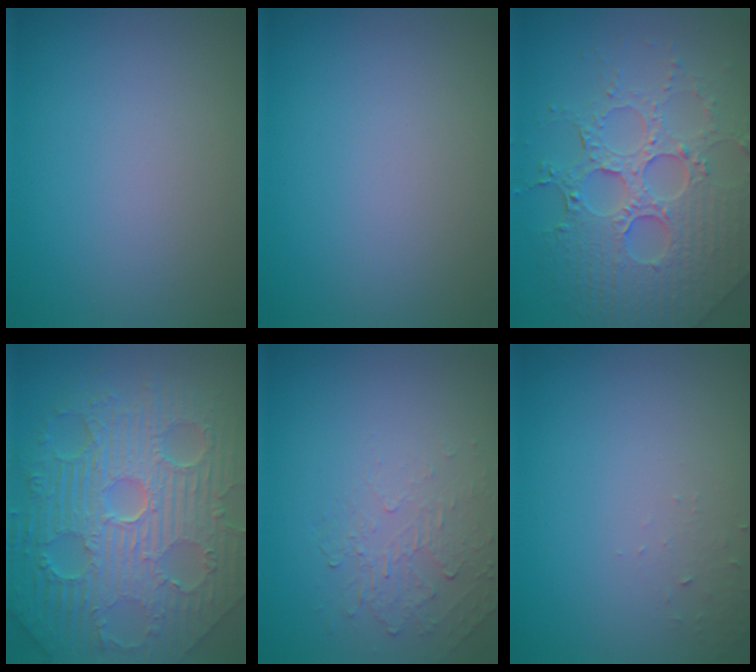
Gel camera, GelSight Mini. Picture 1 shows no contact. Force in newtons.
{"total": 0.0}
{"total": 7.3, "press": 5.5, "slide": 4.9}
{"total": 11.5, "press": 7.5, "slide": 8.7}
{"total": 2.1, "press": 0.7, "slide": 2.0}
{"total": 1.0, "press": 0.9, "slide": 0.1}